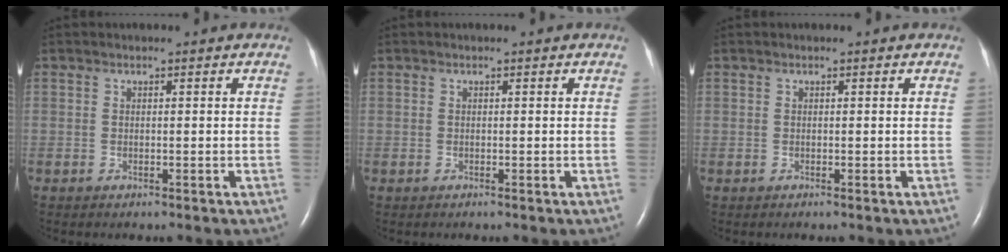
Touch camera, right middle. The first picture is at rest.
{"total": 0.0}
{"total": 0.0}